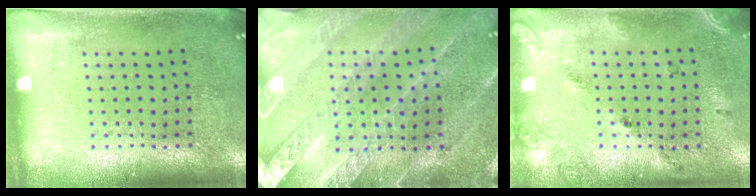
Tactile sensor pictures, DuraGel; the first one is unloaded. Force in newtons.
{"total": 2.4, "press": 2.4, "slide": 0.2}
{"total": 1.5, "press": 1.0, "slide": 1.1}